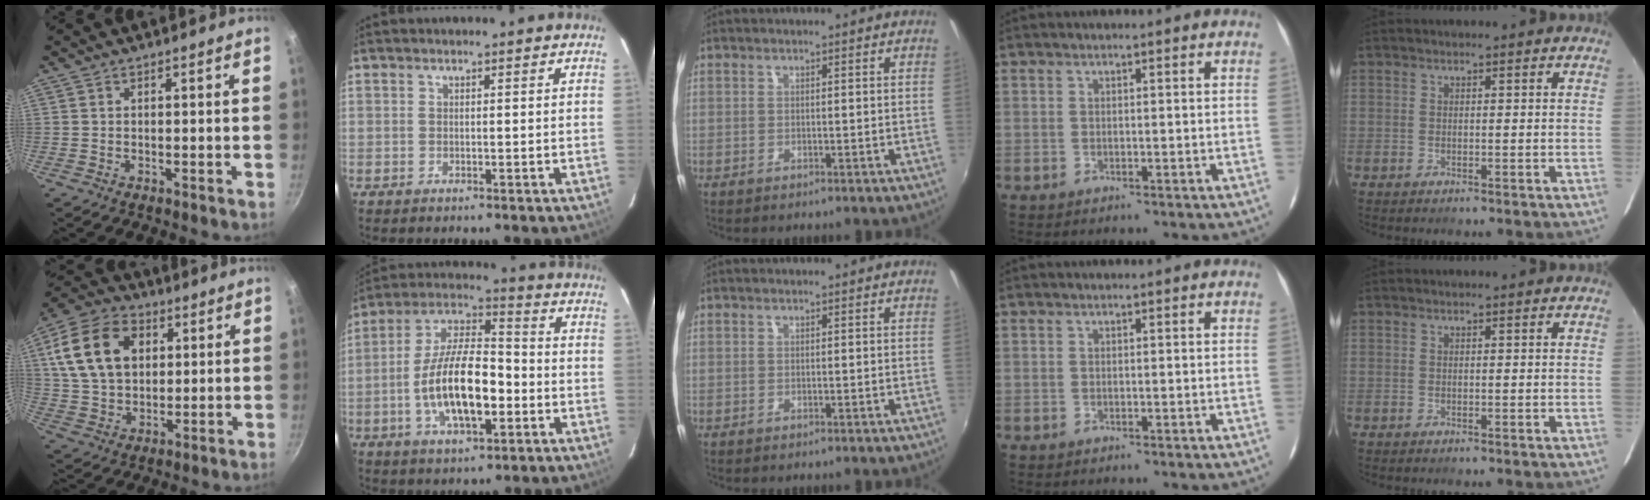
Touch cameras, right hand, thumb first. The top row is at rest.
{"thumb": {"total": 17.2, "force": [4.8, 12.2, 11.2], "torque": [-0.188, 0.007, 0.083]}, "index": {"total": 15.7, "force": [-4.0, 6.3, 13.9], "torque": [-0.268, 0.005, -0.071]}}